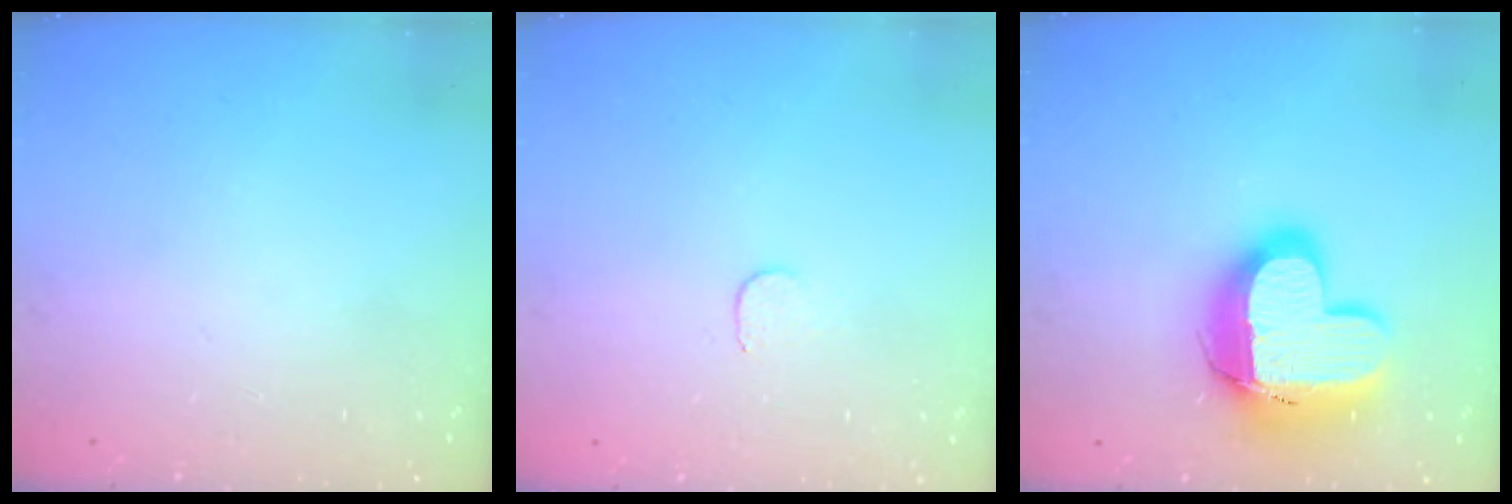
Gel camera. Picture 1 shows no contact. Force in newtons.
{"total": 3.0, "press": 3.0, "slide": 0.3}
{"total": 15.3, "press": 15.2, "slide": 1.2}